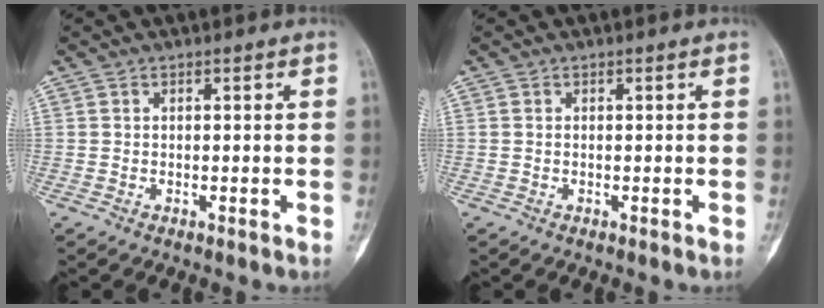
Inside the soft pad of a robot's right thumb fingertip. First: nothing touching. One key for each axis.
{"total": 0.0}